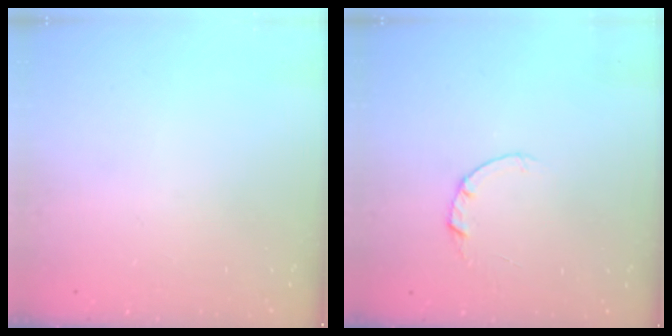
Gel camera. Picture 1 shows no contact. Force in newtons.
{"total": 2.0, "press": 2.0, "slide": 0.2}